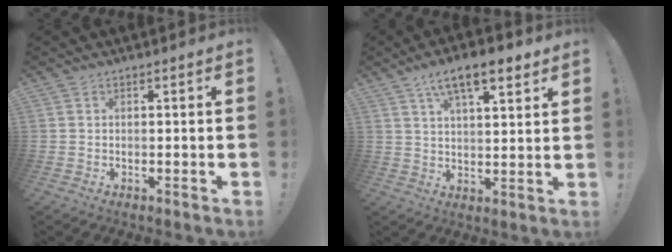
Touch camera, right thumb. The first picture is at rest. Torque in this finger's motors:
{"motor_torque": [-1.05, 1.63, 0.97, 0.57, 0.12]}